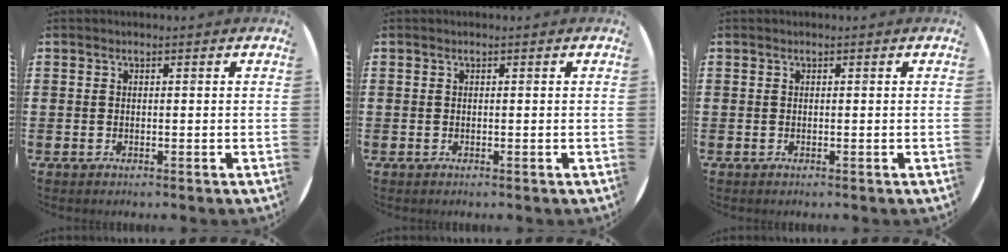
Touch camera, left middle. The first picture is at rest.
{"total": 0.0}
{"total": 0.0}